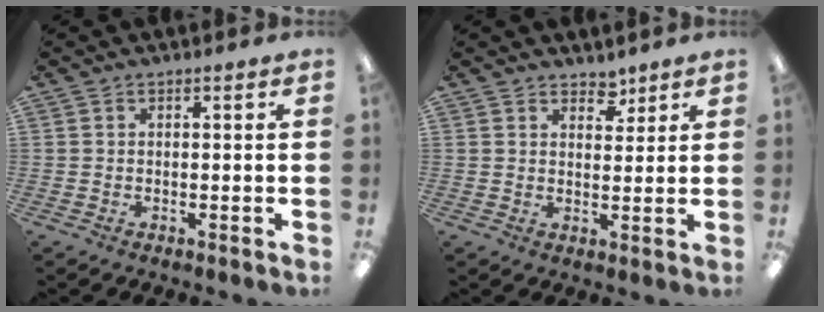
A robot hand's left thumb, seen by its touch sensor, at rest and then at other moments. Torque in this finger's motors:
{"motor_torque": [-0.15, 0.06, -0.30, -0.20, 0.03]}